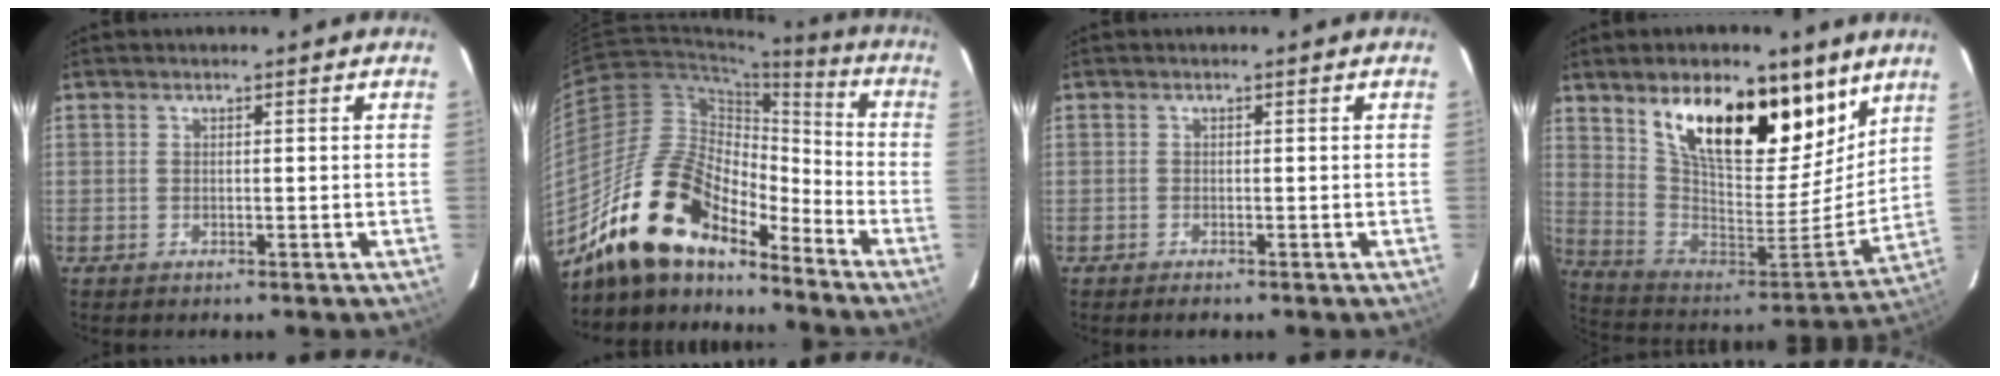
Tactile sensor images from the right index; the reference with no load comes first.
{"total": 18.1, "force": [-14.4, 6.8, 8.5], "torque": [-0.157, 0.009, -0.270]}
{"total": 1.2, "force": [-1.0, 0.4, 0.4], "torque": [-0.008, -0.003, -0.018]}
{"total": 24.6, "force": [14.8, 11.1, 16.2], "torque": [-0.281, -0.005, 0.265]}